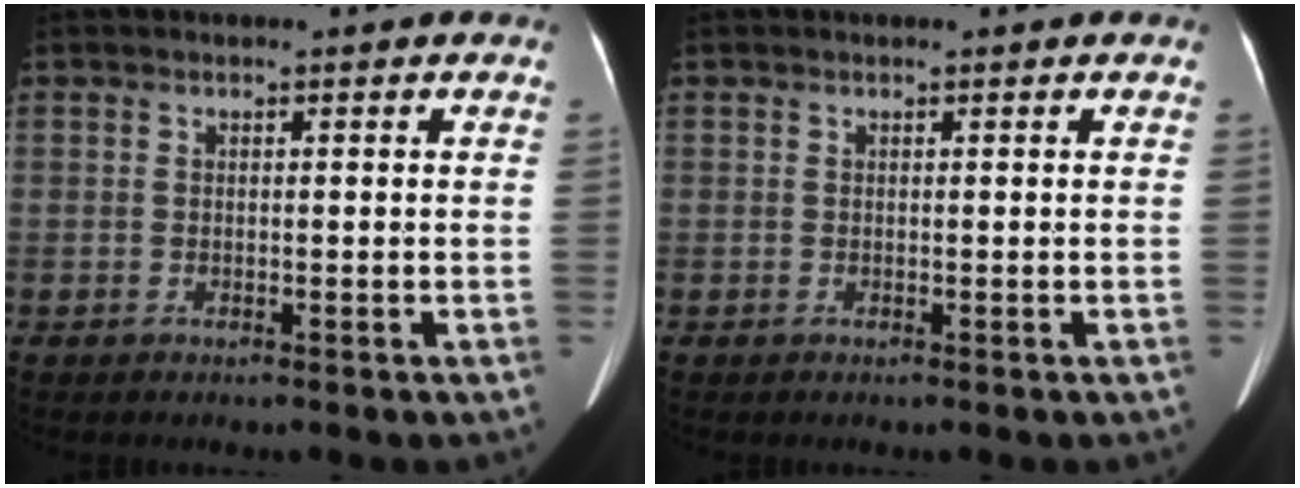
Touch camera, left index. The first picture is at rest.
{"total": 0.0}